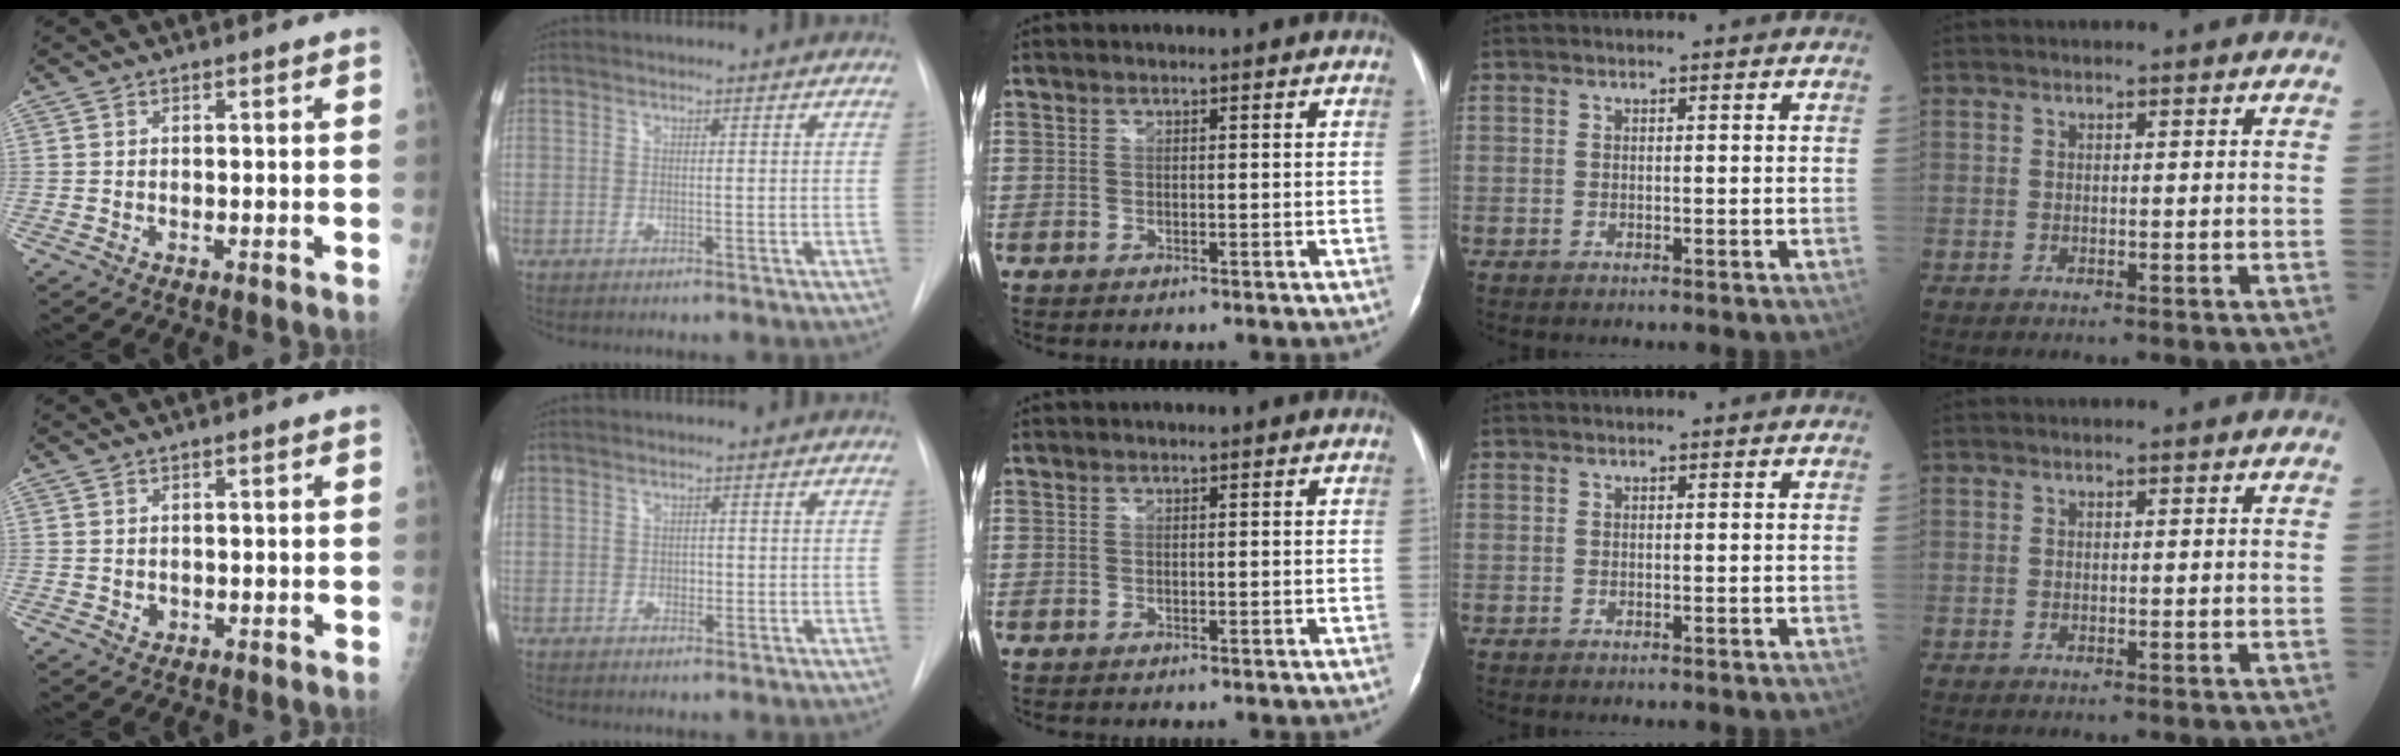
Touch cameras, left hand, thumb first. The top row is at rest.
{"thumb": {"total": 0.5, "force": [-0.2, 0.4, 0.4], "torque": [-0.005, 0.001, -0.003]}}